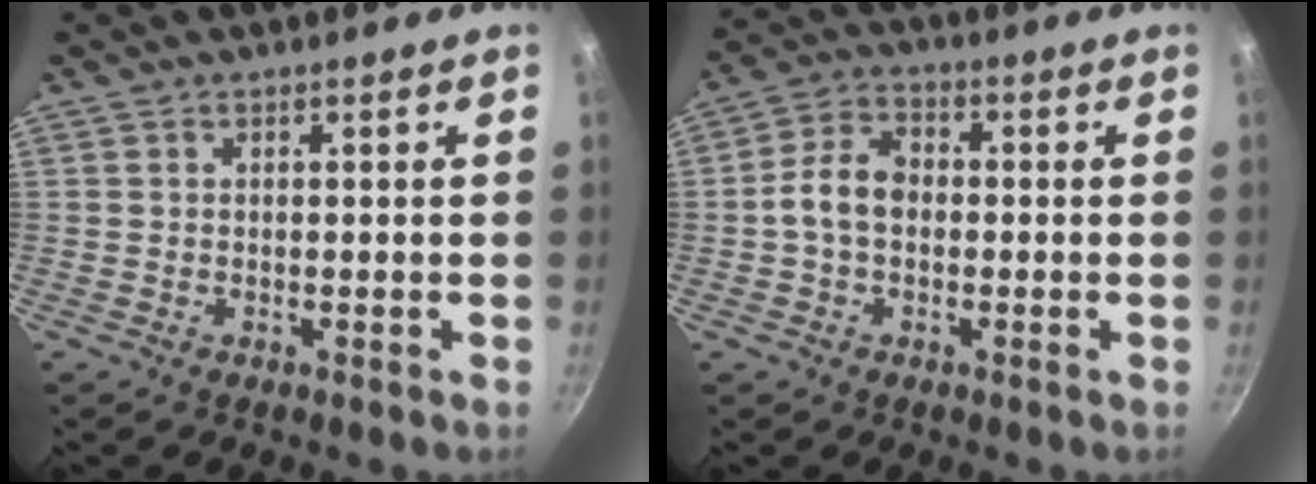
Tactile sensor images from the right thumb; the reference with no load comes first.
{"total": 7.0, "force": [-0.6, 5.0, 4.9], "torque": [-0.076, 0.026, -0.024]}